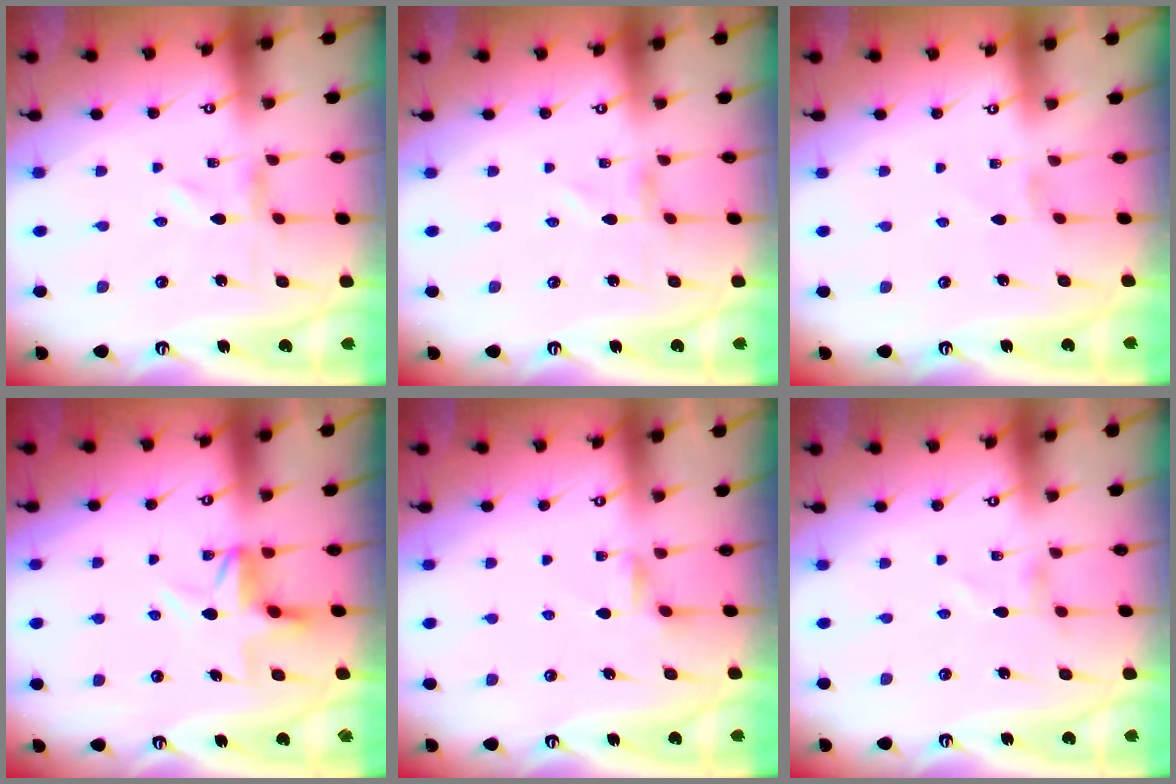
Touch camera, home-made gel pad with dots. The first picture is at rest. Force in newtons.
{"total": 0.0}
{"total": 0.0}
{"total": 6.2, "press": 5.8, "slide": 2.2}
{"total": 1.4, "press": 1.4, "slide": 0.3}
{"total": 0.8, "press": 0.7, "slide": 0.2}